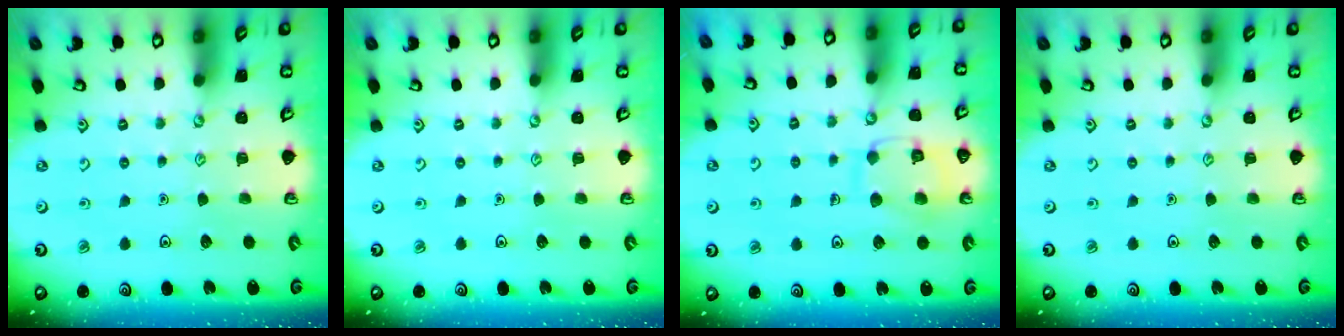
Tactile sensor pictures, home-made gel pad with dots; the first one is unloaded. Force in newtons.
{"total": 0.0}
{"total": 11.7, "press": 11.6, "slide": 0.9}
{"total": 0.0}